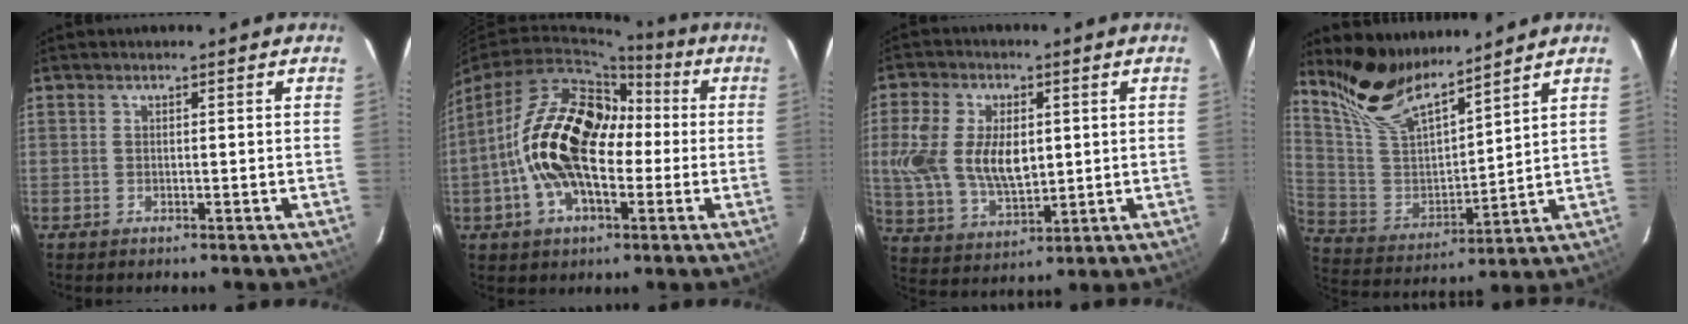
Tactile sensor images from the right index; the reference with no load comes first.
{"total": 19.2, "force": [-1.7, 11.1, 15.5], "torque": [-0.302, 0.018, -0.032]}
{"total": 13.7, "force": [1.3, 8.1, 10.9], "torque": [-0.234, 0.003, 0.035]}
{"total": 14.3, "force": [11.9, 3.9, 6.8], "torque": [-0.150, -0.001, 0.242]}